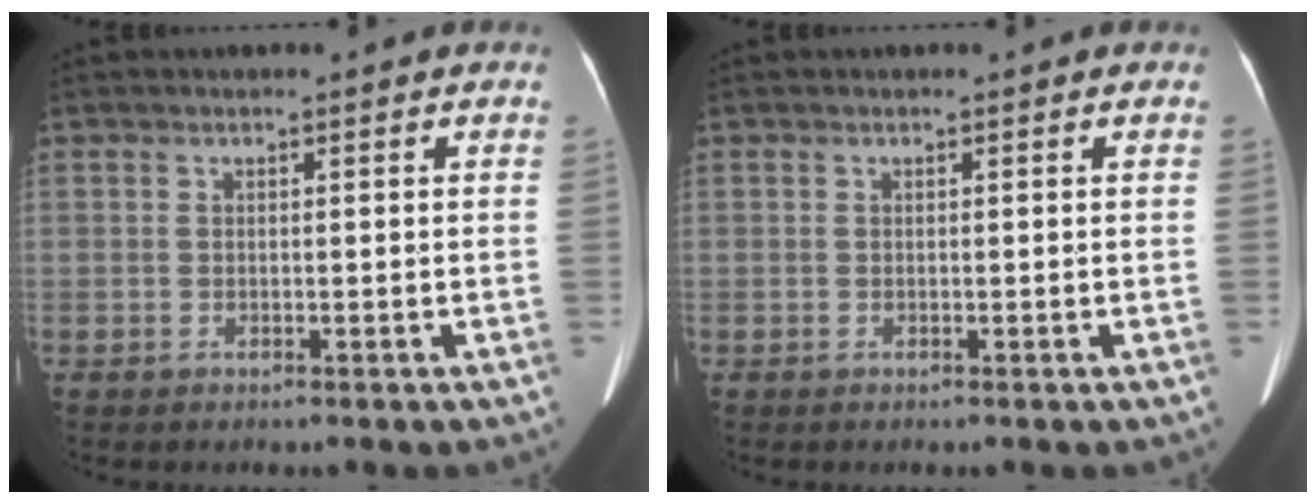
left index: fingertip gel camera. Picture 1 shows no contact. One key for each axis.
{"total": 0.0}